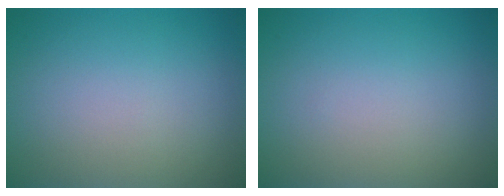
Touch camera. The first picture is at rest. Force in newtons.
{"total": 0.0}